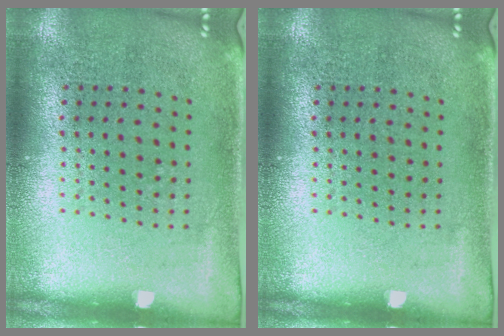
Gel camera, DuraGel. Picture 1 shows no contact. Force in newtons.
{"total": 0.0}